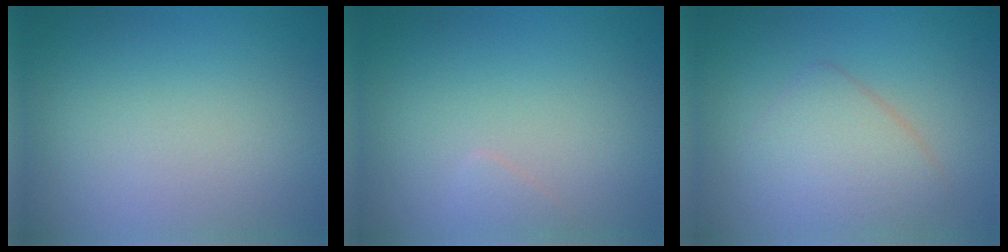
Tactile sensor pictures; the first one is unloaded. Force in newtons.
{"total": 0.6, "press": 0.6, "slide": 0.0}
{"total": 3.2, "press": 3.2, "slide": 0.2}